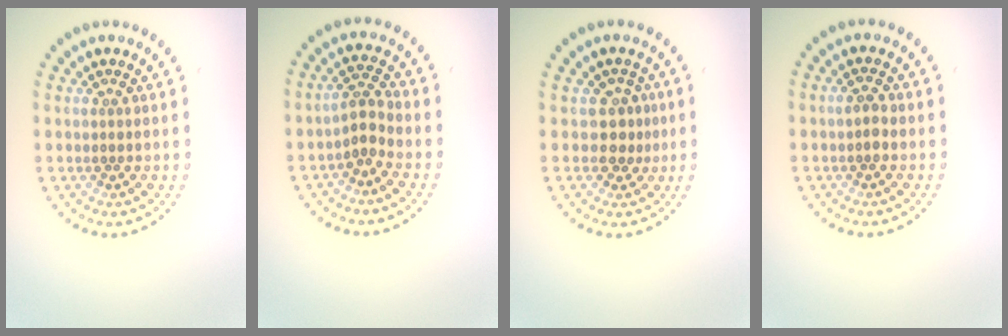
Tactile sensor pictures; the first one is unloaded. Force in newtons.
{"total": 2.1, "press": 1.6, "slide": 1.3}
{"total": 2.1, "press": 1.6, "slide": 1.3}
{"total": 1.2, "press": 1.2, "slide": 0.1}